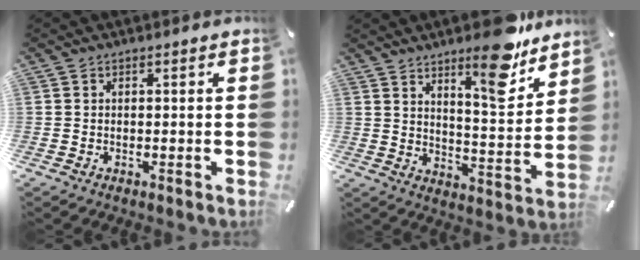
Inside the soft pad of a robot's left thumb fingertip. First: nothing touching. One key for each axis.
{"total": 13.9, "fx": 10.7, "fy": 3.5, "fz": 8.2, "tx": -0.106, "ty": -0.084, "tz": 0.177}